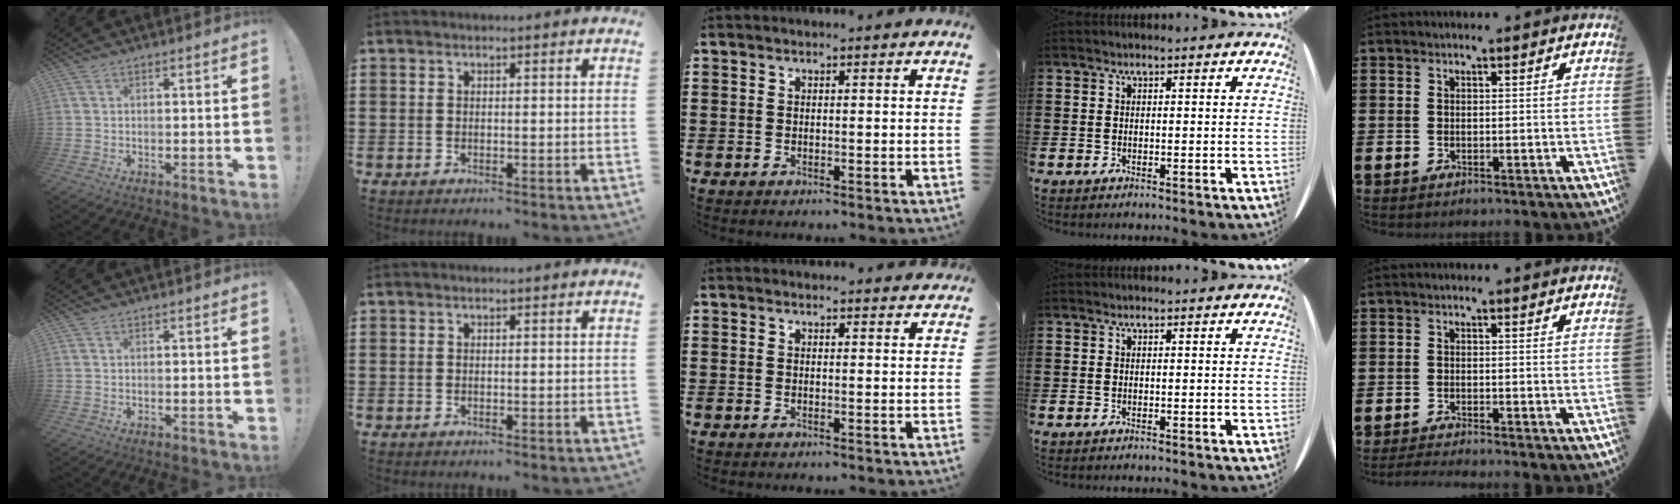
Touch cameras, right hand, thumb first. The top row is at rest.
{"middle": {"total": 0.9, "force": [0.9, 0.3, 0.0], "torque": [0.012, -0.007, 0.014]}, "little": {"total": 1.1, "force": [-1.0, -0.1, 0.5], "torque": [-0.007, 0.000, -0.020]}}